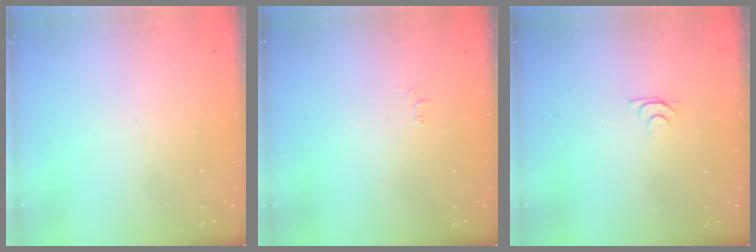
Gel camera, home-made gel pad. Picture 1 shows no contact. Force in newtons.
{"total": 6.1, "press": 6.1, "slide": 0.7}
{"total": 4.2, "press": 4.1, "slide": 0.5}